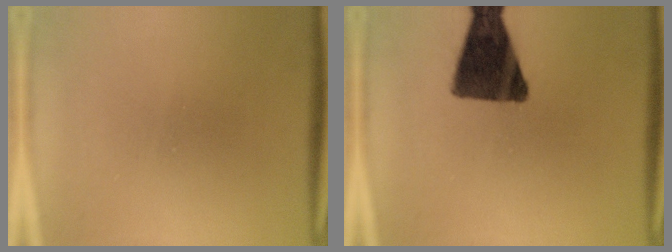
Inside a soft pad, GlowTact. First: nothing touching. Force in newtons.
{"total": 13.4}